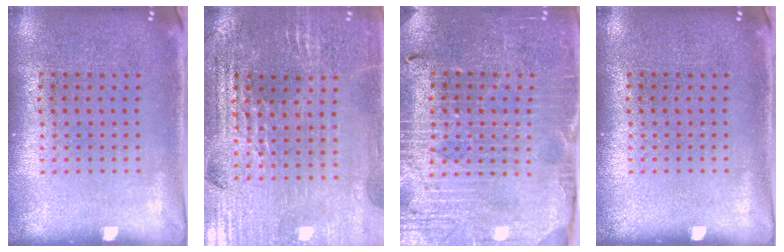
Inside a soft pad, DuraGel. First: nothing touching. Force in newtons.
{"total": 2.9, "press": 2.9, "slide": 0.5}
{"total": 3.8, "press": 3.7, "slide": 0.9}
{"total": 0.0}